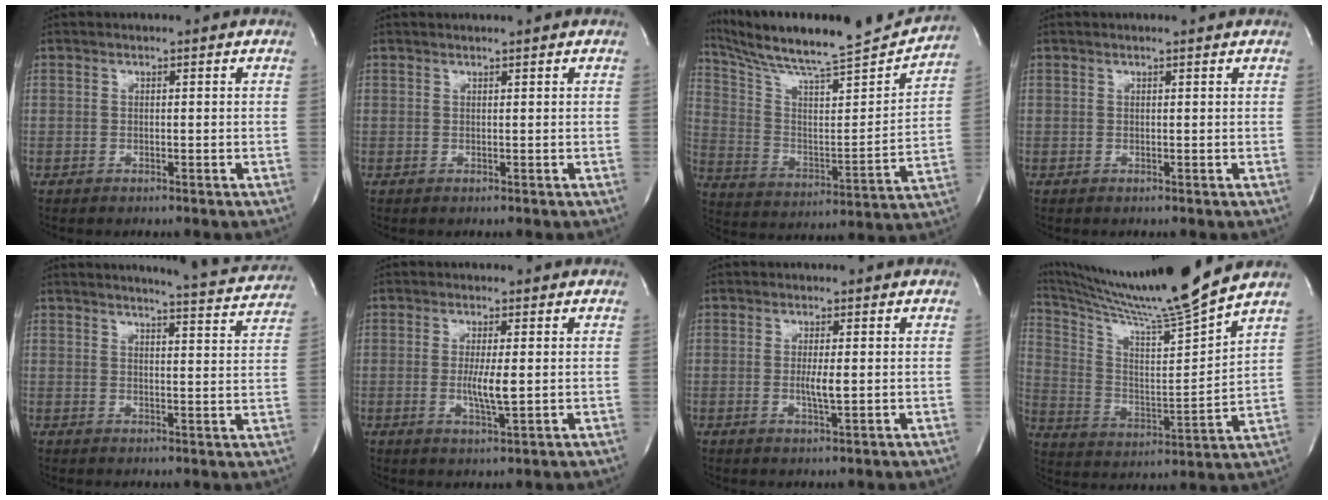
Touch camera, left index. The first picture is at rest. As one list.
[{"total": 1.2, "force": [1.1, -0.2, 0.4], "torque": [-0.005, 0.009, 0.021]}, {"total": 22.1, "force": [20.6, 0.8, 8.0], "torque": [-0.146, -0.039, 0.316]}, {"total": 1.0, "force": [1.0, 0.0, 0.3], "torque": [-0.011, 0.006, 0.013]}, {"total": 10.6, "force": [10.4, 0.1, 2.3], "torque": [-0.032, -0.036, 0.111]}, {"total": 4.1, "force": [-0.2, 0.4, 4.1], "torque": [-0.082, -0.008, -0.001]}, {"total": 2.6, "force": [-0.1, 0.2, 2.6], "torque": [-0.053, -0.005, -0.002]}, {"total": 17.8, "force": [16.0, -2.8, 7.4], "torque": [-0.149, -0.046, 0.266]}]